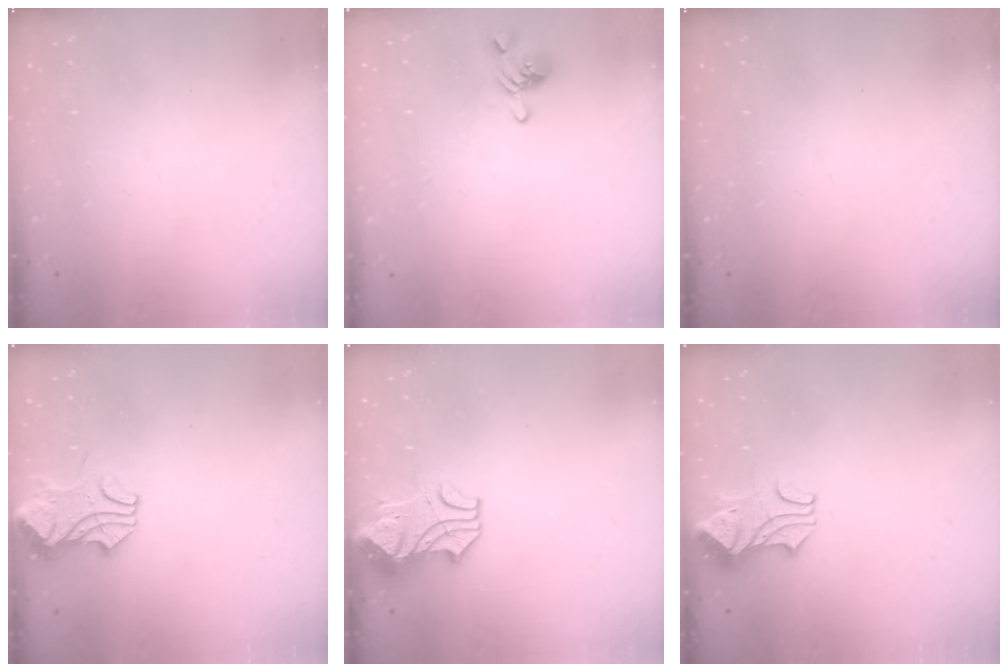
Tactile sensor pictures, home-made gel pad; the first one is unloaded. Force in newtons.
{"total": 1.1, "press": 0.8, "slide": 0.7}
{"total": 0.0}
{"total": 1.7, "press": 1.5, "slide": 0.8}
{"total": 2.2, "press": 1.9, "slide": 1.1}
{"total": 1.6, "press": 1.2, "slide": 1.0}